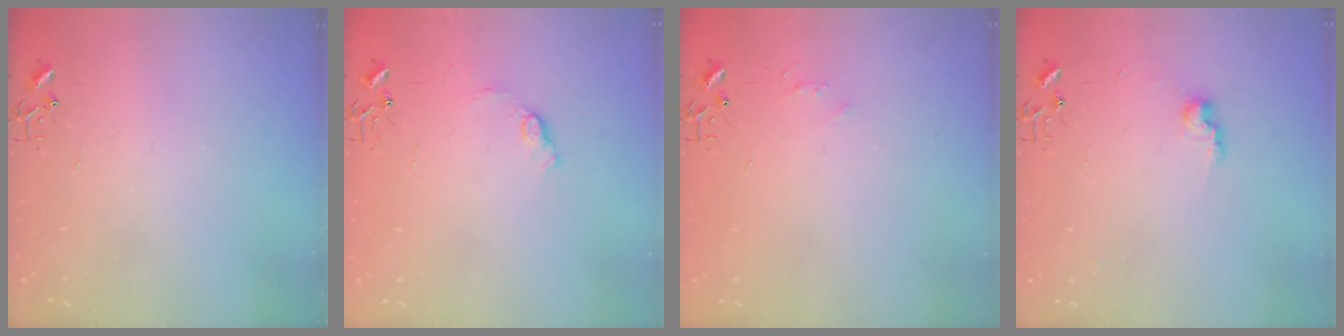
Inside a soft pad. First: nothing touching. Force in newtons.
{"total": 7.2, "press": 7.1, "slide": 0.8}
{"total": 3.5, "press": 3.4, "slide": 0.4}
{"total": 7.5, "press": 7.4, "slide": 0.3}